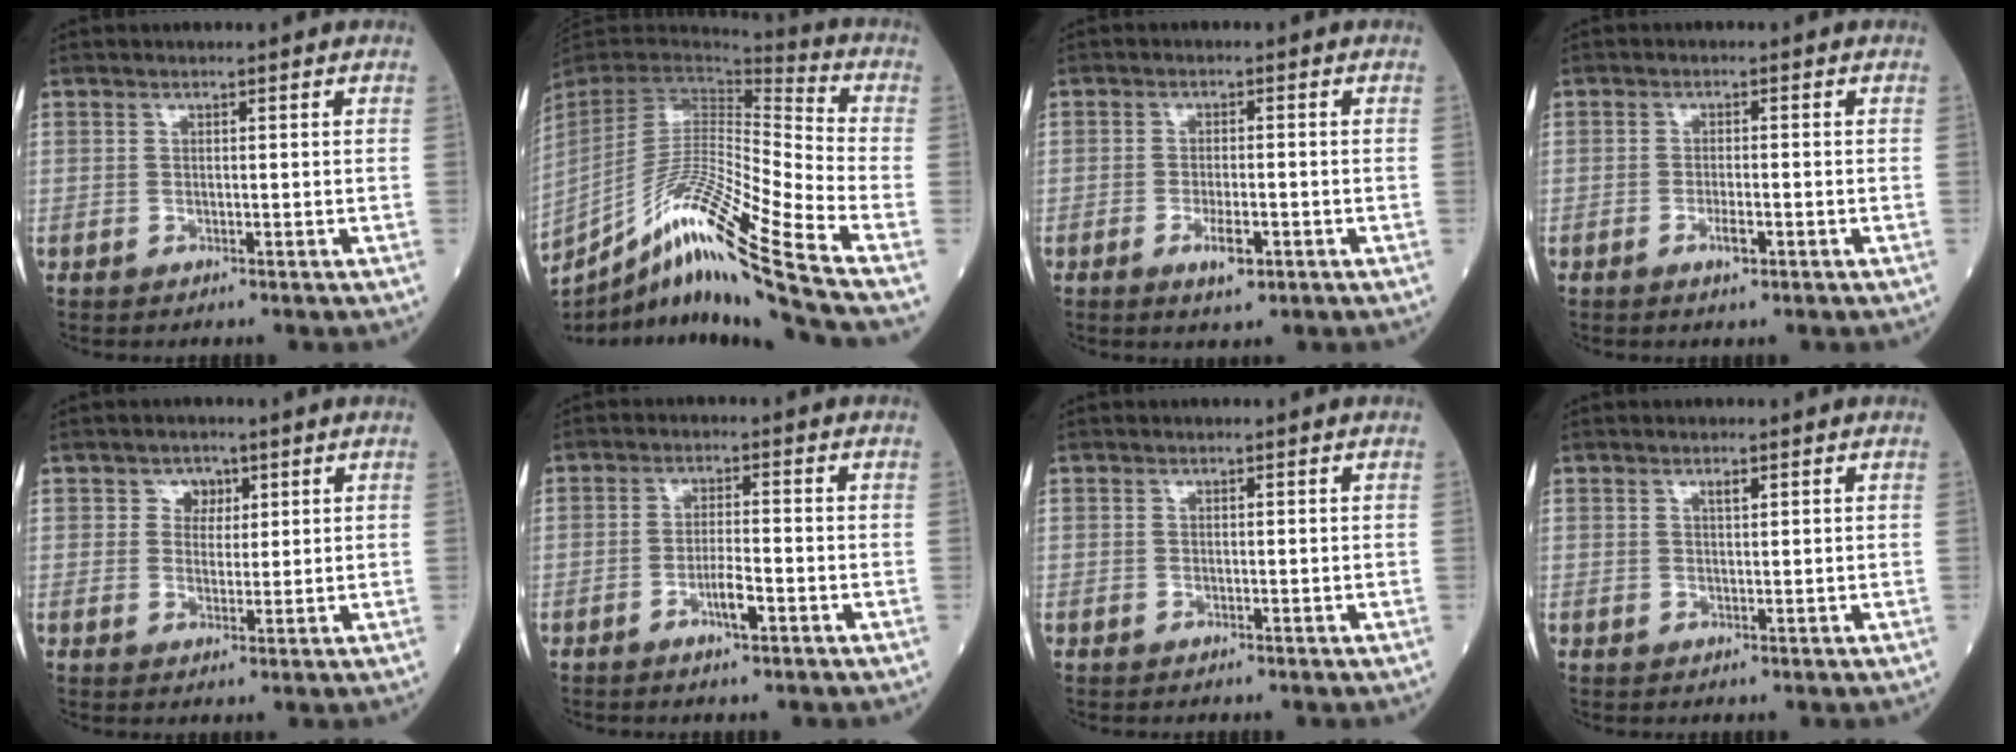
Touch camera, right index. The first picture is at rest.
{"total": 22.0, "force": [-16.0, -2.3, 14.9], "torque": [-0.285, -0.023, -0.294]}
{"total": 3.7, "force": [-1.7, 0.9, 3.1], "torque": [-0.056, -0.002, -0.027]}
{"total": 2.3, "force": [-1.1, 0.4, 1.9], "torque": [-0.033, -0.001, -0.020]}
{"total": 2.8, "force": [1.3, 2.3, 0.9], "torque": [-0.007, 0.003, 0.016]}
{"total": 3.5, "force": [-1.8, 0.4, 3.0], "torque": [-0.056, 0.000, -0.034]}
{"total": 0.0}
{"total": 1.0, "force": [0.6, 0.2, 0.8], "torque": [-0.017, -0.001, 0.010]}